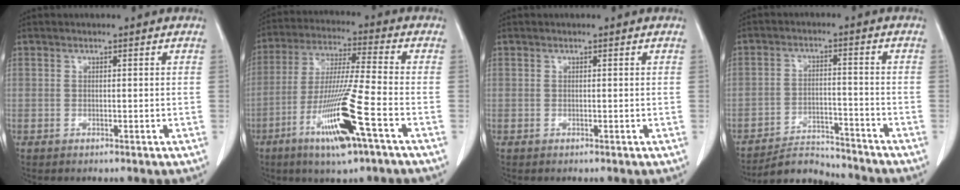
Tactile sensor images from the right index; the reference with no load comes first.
{"total": 14.7, "force": [-6.5, -0.2, 13.2], "torque": [-0.266, -0.024, -0.119]}
{"total": 0.0}
{"total": 7.2, "force": [-7.2, 0.9, -0.5], "torque": [0.009, 0.006, -0.122]}